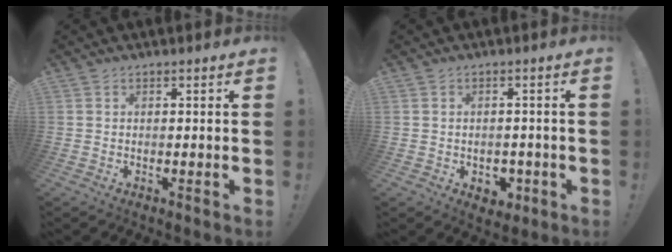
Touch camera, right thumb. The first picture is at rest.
{"total": 4.3, "force": [-0.7, 3.7, 2.1], "torque": [-0.018, 0.007, -0.009]}